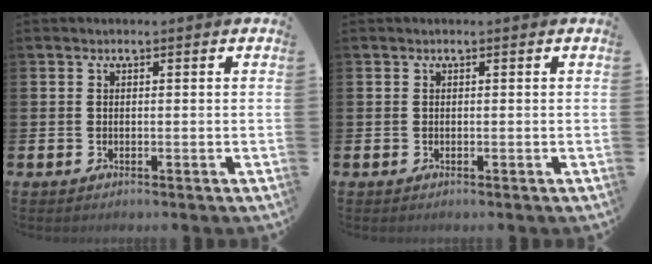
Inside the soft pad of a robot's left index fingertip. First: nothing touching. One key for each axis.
{"total": 0.0}